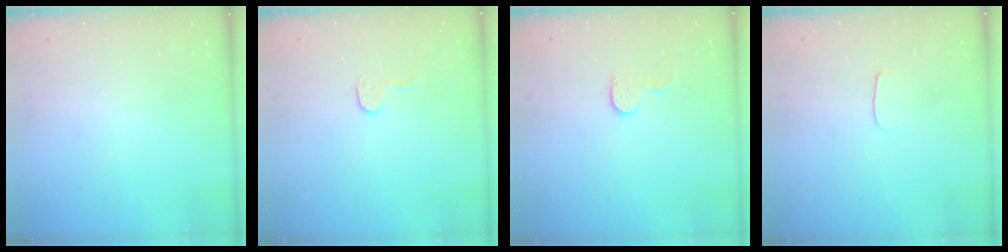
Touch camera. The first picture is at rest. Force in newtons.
{"total": 5.7, "press": 5.7, "slide": 0.2}
{"total": 6.8, "press": 6.7, "slide": 0.6}
{"total": 3.0, "press": 3.0, "slide": 0.3}